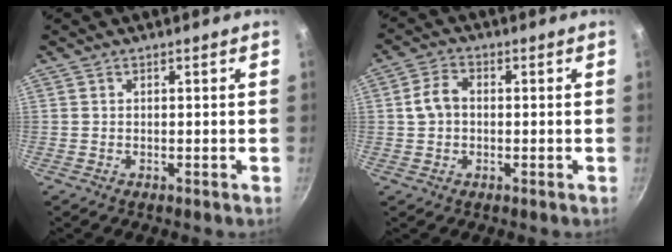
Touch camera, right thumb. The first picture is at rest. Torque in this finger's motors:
{"motor_torque": [-0.35, 0.40, 0.65, -0.21, 0.04]}